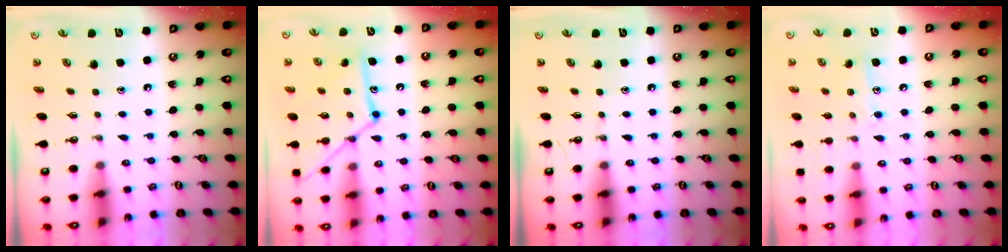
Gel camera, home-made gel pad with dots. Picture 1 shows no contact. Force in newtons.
{"total": 15.3, "press": 15.2, "slide": 1.3}
{"total": 0.0}
{"total": 9.2, "press": 9.2, "slide": 0.5}